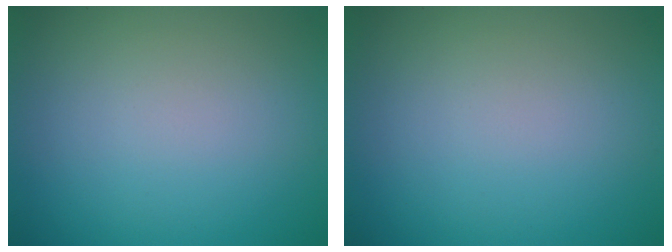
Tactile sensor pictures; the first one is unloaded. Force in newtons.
{"total": 0.0}